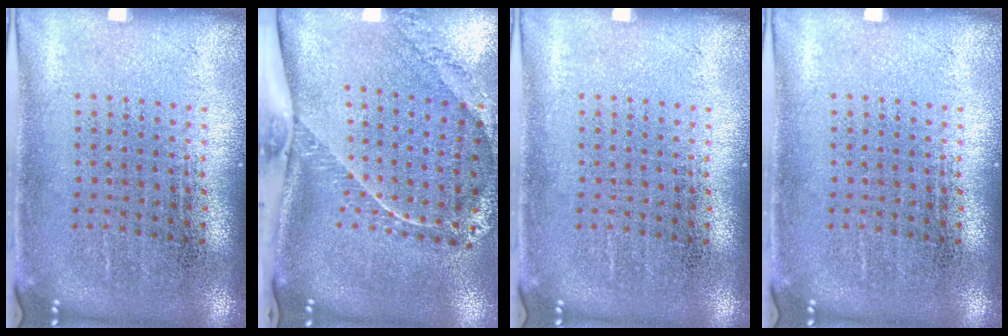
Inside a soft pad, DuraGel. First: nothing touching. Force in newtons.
{"total": 2.4, "press": 1.7, "slide": 1.8}
{"total": 0.0}
{"total": 0.0}